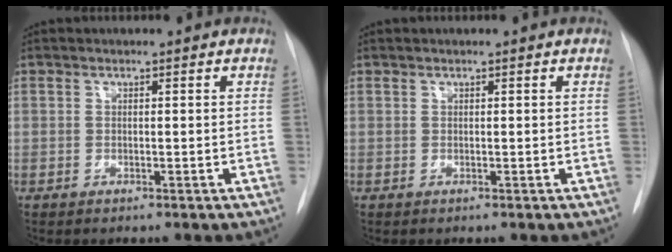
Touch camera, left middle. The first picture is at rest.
{"total": 0.0}